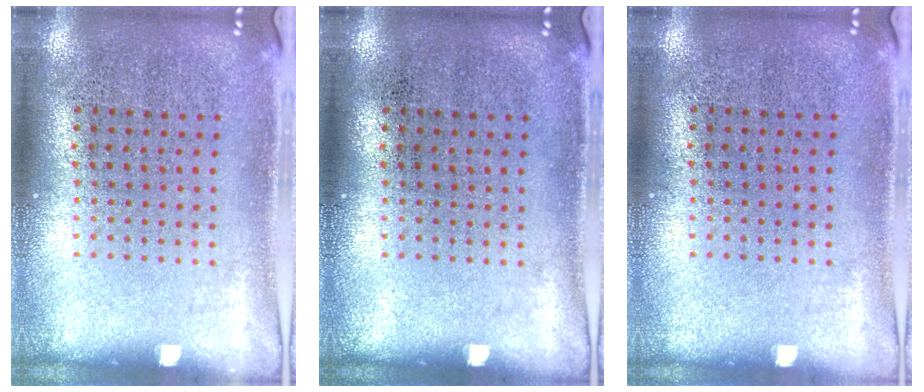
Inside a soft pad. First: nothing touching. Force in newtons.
{"total": 0.0}
{"total": 0.0}